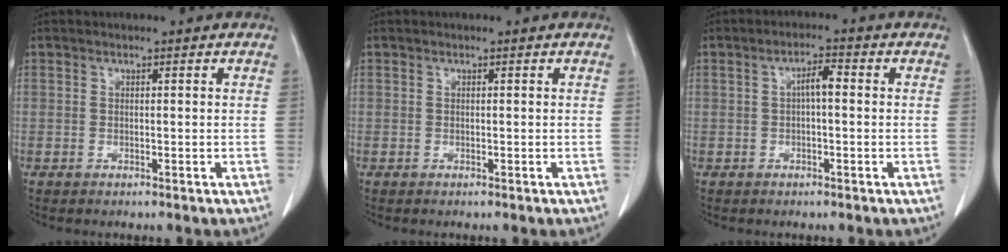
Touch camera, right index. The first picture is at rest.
{"total": 0.0}
{"total": 2.9, "force": [0.1, 0.7, 2.8], "torque": [-0.048, 0.008, 0.001]}